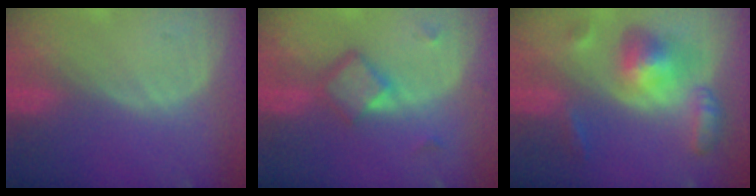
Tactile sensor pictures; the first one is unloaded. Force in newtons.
{"total": 5.9, "press": 5.2, "slide": 2.8}
{"total": 8.1, "press": 8.1, "slide": 0.6}